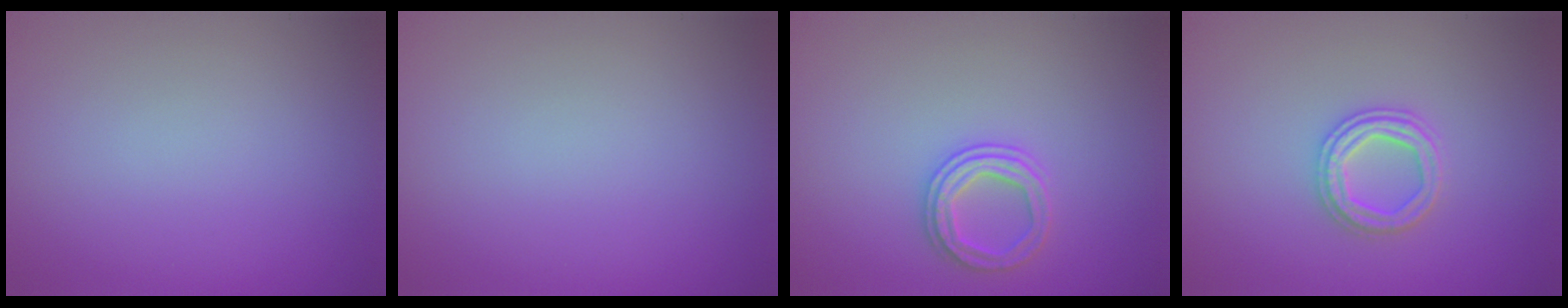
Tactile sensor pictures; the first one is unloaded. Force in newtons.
{"total": 0.0}
{"total": 2.4, "press": 2.4, "slide": 0.4}
{"total": 2.6, "press": 2.6, "slide": 0.5}